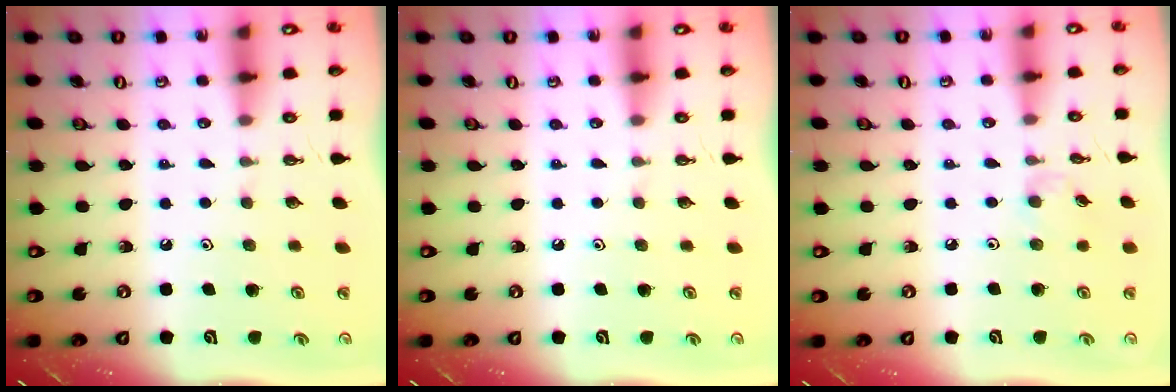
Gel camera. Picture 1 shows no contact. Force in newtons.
{"total": 0.0}
{"total": 2.4, "press": 2.4, "slide": 0.5}